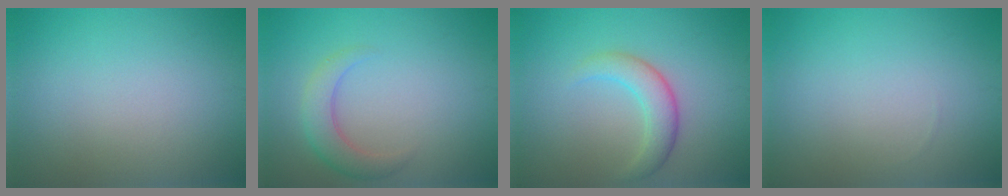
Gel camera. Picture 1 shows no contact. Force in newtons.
{"total": 2.9, "press": 2.9, "slide": 0.2}
{"total": 3.0, "press": 3.0, "slide": 0.1}
{"total": 0.0}